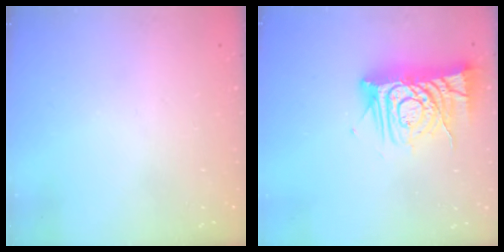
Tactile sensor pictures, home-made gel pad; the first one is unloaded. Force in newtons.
{"total": 13.5, "press": 13.4, "slide": 1.4}